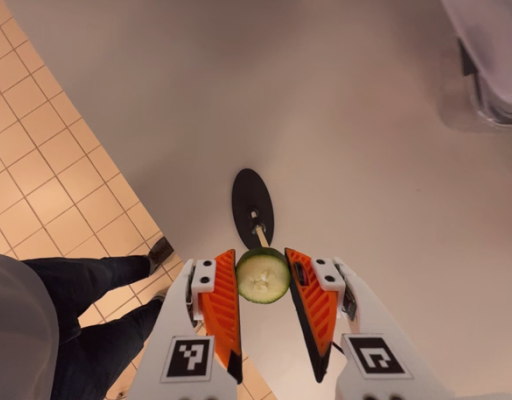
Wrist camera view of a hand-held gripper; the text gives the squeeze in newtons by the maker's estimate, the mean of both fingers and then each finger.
{"total": 8.5, "left": 8.5, "right": 8.6}